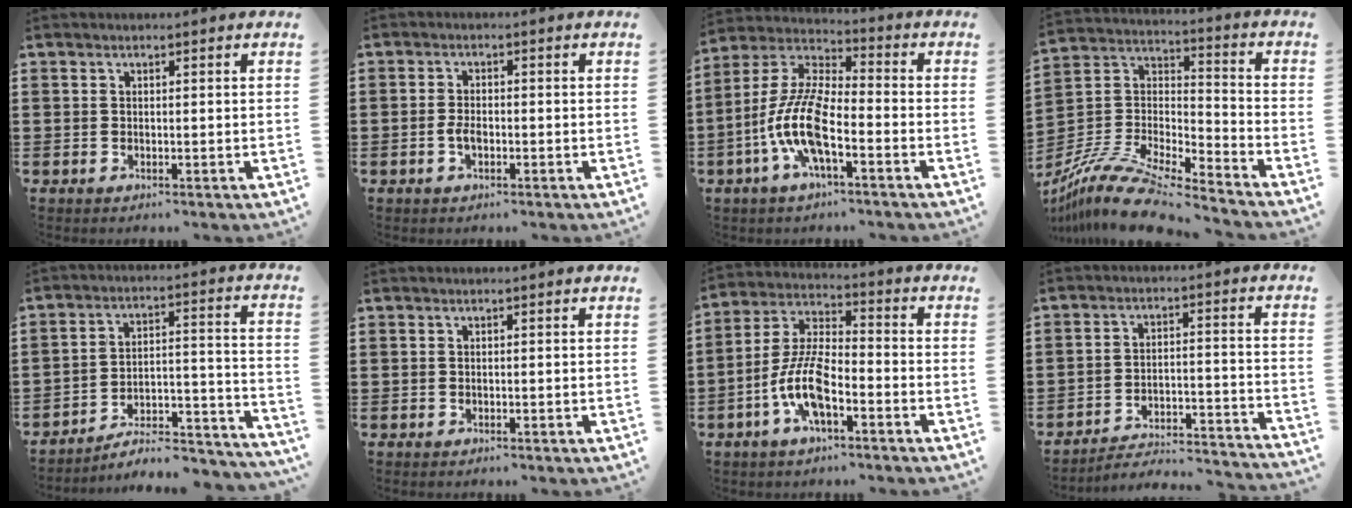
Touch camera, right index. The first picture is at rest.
{"total": 2.3, "force": [-0.8, 0.9, 2.0], "torque": [-0.047, -0.005, -0.015]}
{"total": 10.9, "force": [-4.6, 3.4, 9.3], "torque": [-0.231, -0.013, -0.095]}
{"total": 12.5, "force": [-10.8, 2.4, 5.8], "torque": [-0.127, 0.026, -0.216]}
{"total": 6.7, "force": [-5.8, 1.8, 2.8], "torque": [-0.040, 0.005, -0.111]}
{"total": 0.0}
{"total": 9.5, "force": [-3.9, 3.7, 7.8], "torque": [-0.184, -0.002, -0.079]}
{"total": 3.2, "force": [-3.0, 0.3, 1.0], "torque": [-0.028, -0.011, -0.070]}